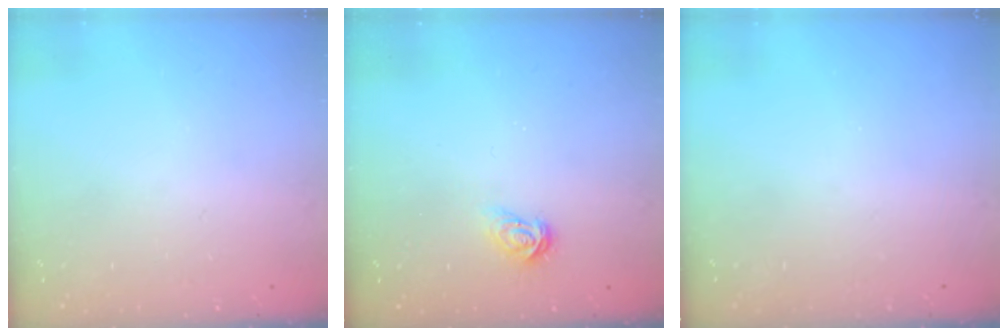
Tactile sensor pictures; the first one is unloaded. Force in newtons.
{"total": 3.4, "press": 3.4, "slide": 0.4}
{"total": 0.0}